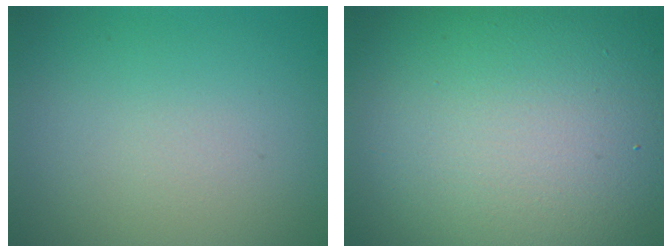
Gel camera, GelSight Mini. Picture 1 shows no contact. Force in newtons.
{"total": 20.3, "press": 20.3, "slide": 1.1}